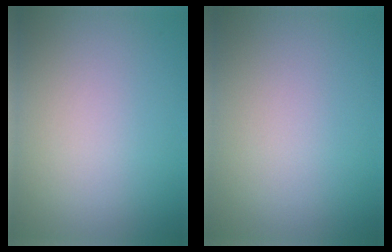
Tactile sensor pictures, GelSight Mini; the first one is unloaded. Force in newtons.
{"total": 0.0}